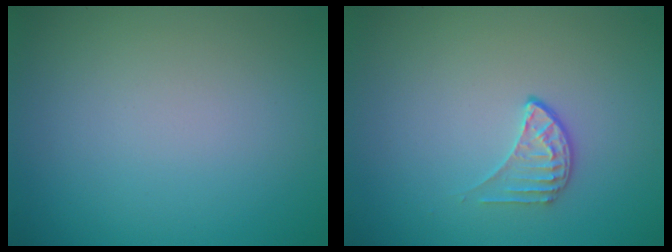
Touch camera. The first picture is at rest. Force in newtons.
{"total": 1.6, "press": 1.0, "slide": 1.2}